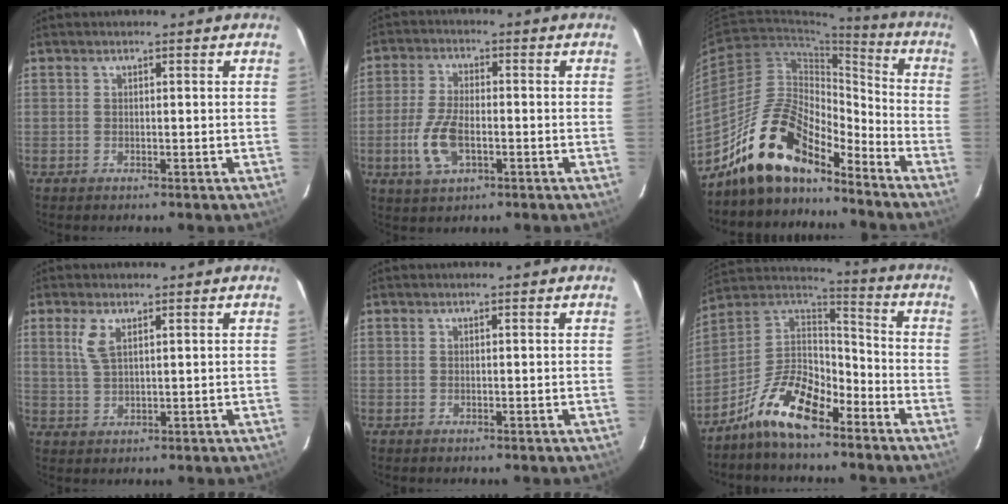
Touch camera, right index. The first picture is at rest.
{"total": 8.4, "force": [-2.4, 4.1, 6.9], "torque": [-0.152, -0.002, -0.044]}
{"total": 16.7, "force": [-13.6, 6.1, 7.5], "torque": [-0.141, 0.022, -0.246]}
{"total": 4.0, "force": [1.9, 1.6, 3.1], "torque": [-0.065, 0.002, 0.041]}
{"total": 0.0}
{"total": 14.7, "force": [-9.6, 6.2, 9.3], "torque": [-0.191, 0.020, -0.184]}